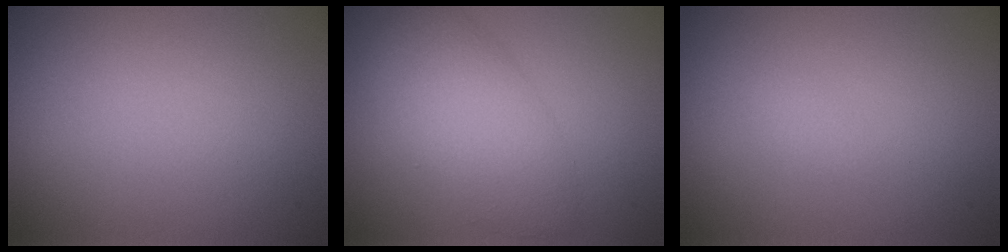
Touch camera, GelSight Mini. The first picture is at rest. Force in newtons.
{"total": 5.1, "press": 5.1, "slide": 0.2}
{"total": 0.5, "press": 0.5, "slide": 0.0}